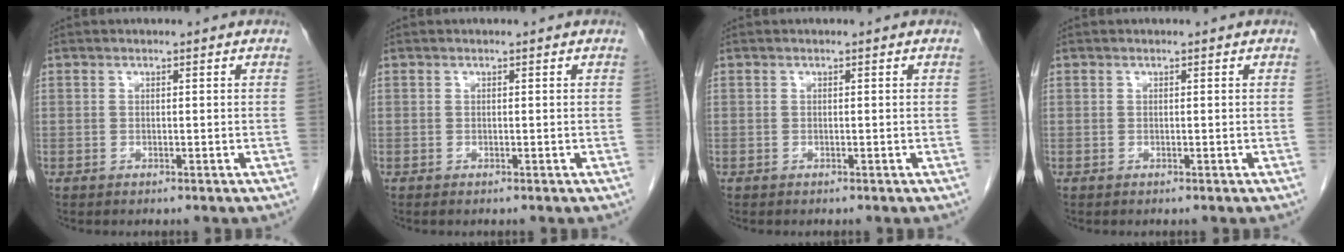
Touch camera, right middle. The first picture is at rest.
{"total": 0.0}
{"total": 0.0}
{"total": 0.0}